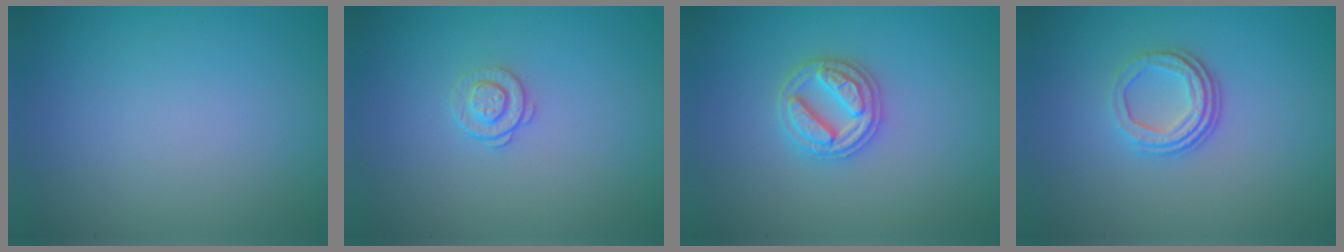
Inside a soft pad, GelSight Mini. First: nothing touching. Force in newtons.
{"total": 1.4, "press": 0.9, "slide": 1.0}
{"total": 3.1, "press": 3.1, "slide": 0.4}
{"total": 3.3, "press": 2.4, "slide": 2.3}